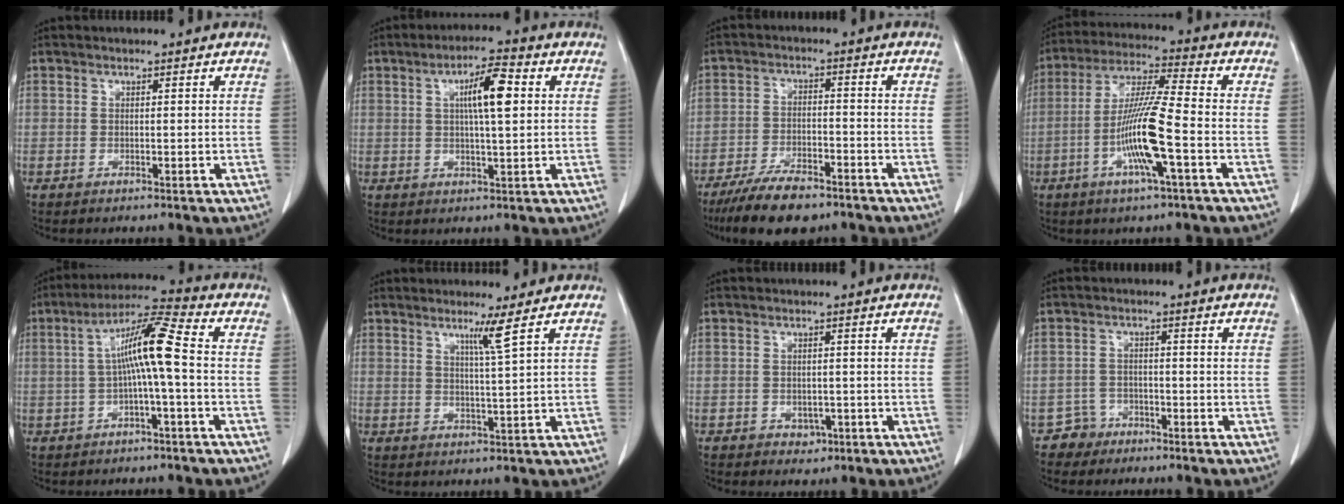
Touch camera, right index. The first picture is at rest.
{"total": 7.3, "force": [1.9, 1.0, 7.0], "torque": [-0.120, 0.010, 0.029]}
{"total": 9.6, "force": [-7.5, 2.9, 5.2], "torque": [-0.091, -0.016, -0.130]}
{"total": 11.8, "force": [-3.5, 0.2, 11.2], "torque": [-0.222, -0.004, -0.073]}
{"total": 8.8, "force": [-0.1, 0.0, 8.8], "torque": [-0.158, 0.025, -0.007]}
{"total": 3.4, "force": [2.0, -1.4, 2.4], "torque": [-0.046, -0.014, 0.041]}
{"total": 2.3, "force": [-1.1, 1.8, 0.9], "torque": [-0.006, 0.005, -0.008]}
{"total": 3.2, "force": [-2.3, 2.2, -0.6], "torque": [0.014, 0.011, -0.042]}